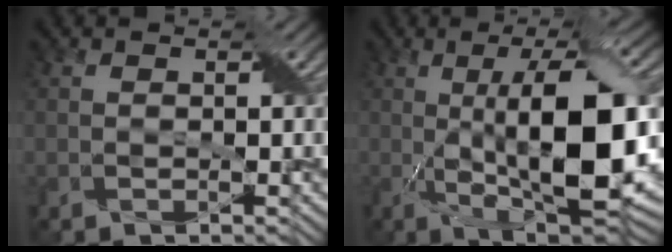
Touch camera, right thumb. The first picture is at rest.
{"total": 15.1, "force": [-0.9, 5.0, 14.2], "torque": [-0.221, 0.007, -0.018]}